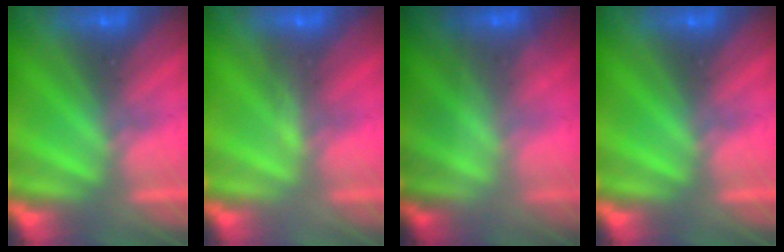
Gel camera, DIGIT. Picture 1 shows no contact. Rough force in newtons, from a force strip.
{"total": 3.1}
{"total": 1.6}
{"total": 0.0}